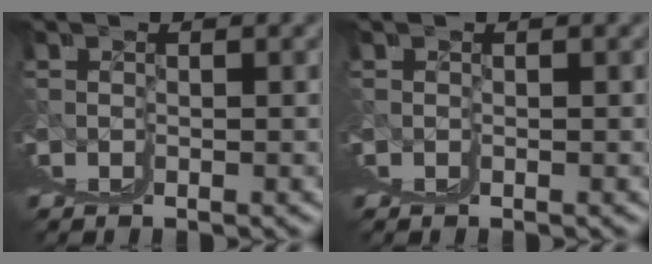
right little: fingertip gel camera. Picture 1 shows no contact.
{"total": 0.0}